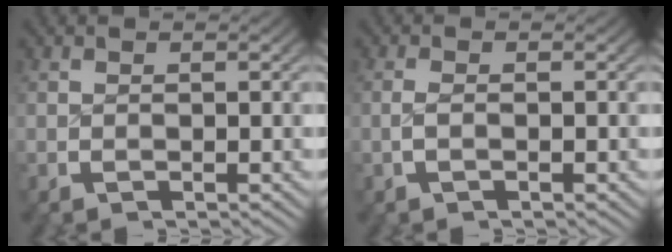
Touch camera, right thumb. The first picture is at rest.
{"total": 0.9, "force": [-0.3, 0.3, 0.7], "torque": [-0.025, -0.006, -0.005]}